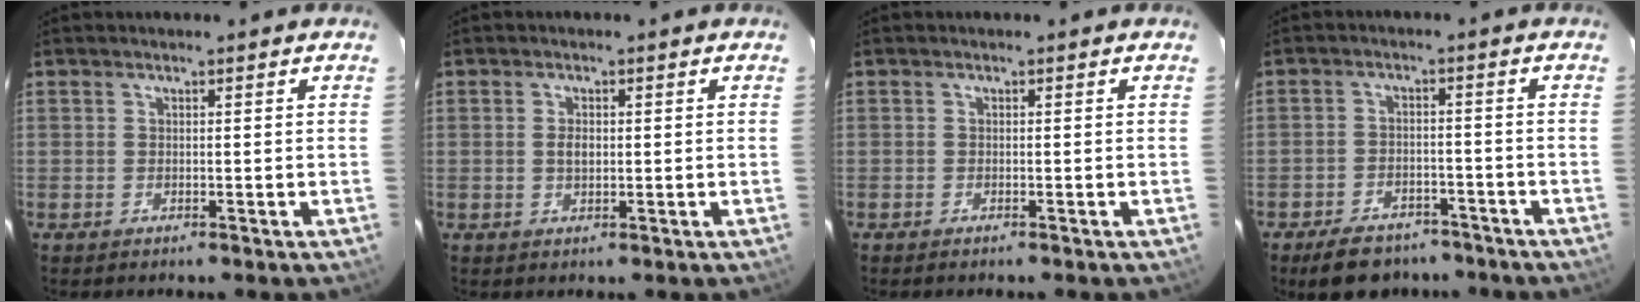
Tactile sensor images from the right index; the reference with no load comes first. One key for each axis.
{"total": 2.1, "fx": 0.1, "fy": 1.2, "fz": 1.6, "tx": -0.029, "ty": 0.002, "tz": 0.001}
{"total": 0.6, "fx": -0.6, "fy": 0.1, "fz": 0.1, "tx": -0.001, "ty": -0.002, "tz": -0.011}
{"total": 11.3, "fx": -8.9, "fy": 5.6, "fz": 4.2, "tx": -0.103, "ty": 0.009, "tz": -0.123}